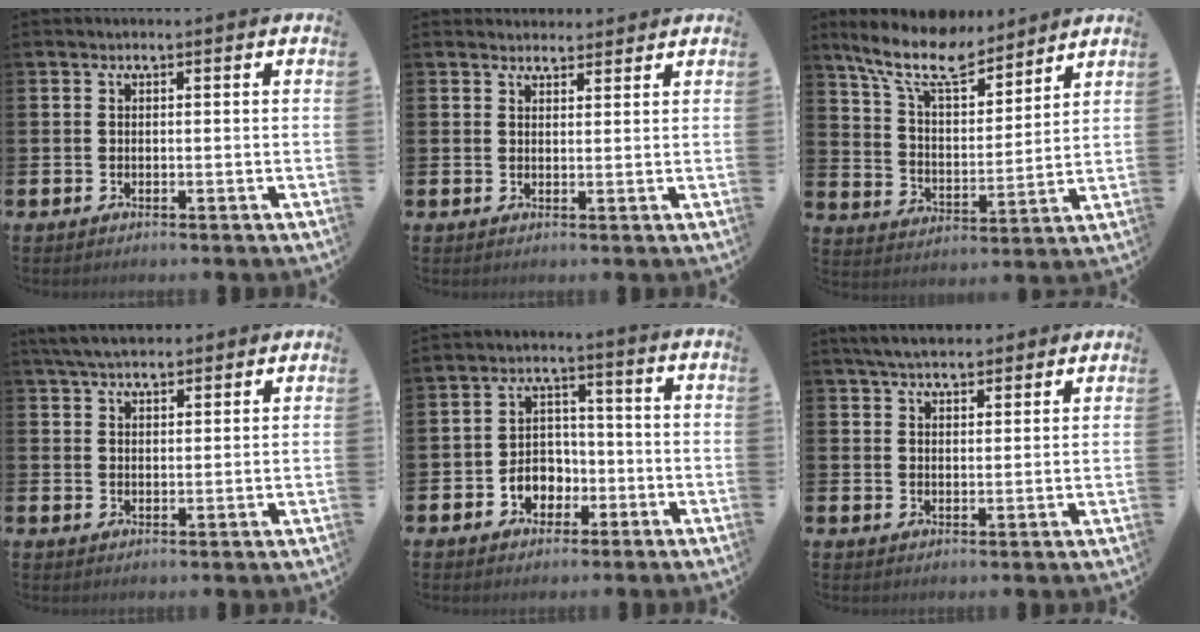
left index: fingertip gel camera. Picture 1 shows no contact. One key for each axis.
{"total": 2.4, "fx": 2.3, "fy": 0.7, "fz": -0.1, "tx": 0.006, "ty": -0.010, "tz": 0.041}
{"total": 10.8, "fx": 9.3, "fy": 3.1, "fz": 4.6, "tx": -0.126, "ty": -0.047, "tz": 0.165}
{"total": 5.1, "fx": 4.7, "fy": 1.4, "fz": 1.5, "tx": -0.041, "ty": -0.008, "tz": 0.089}
{"total": 4.3, "fx": -1.6, "fy": 3.8, "fz": 1.4, "tx": -0.028, "ty": 0.003, "tz": -0.037}
{"total": 4.9, "fx": 4.6, "fy": 1.2, "fz": 1.1, "tx": -0.035, "ty": -0.011, "tz": 0.086}